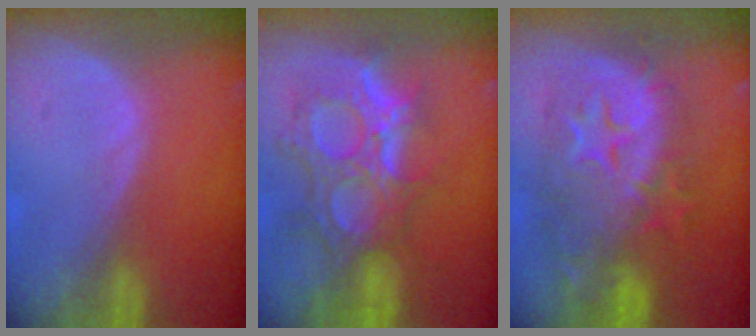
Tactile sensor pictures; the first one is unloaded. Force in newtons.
{"total": 11.9, "press": 10.6, "slide": 5.2}
{"total": 12.6, "press": 12.6, "slide": 1.1}